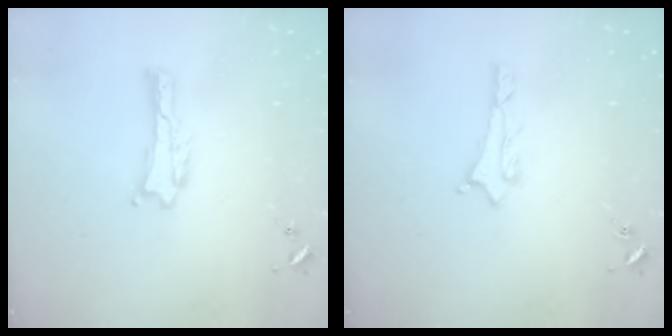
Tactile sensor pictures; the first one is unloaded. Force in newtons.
{"total": 1.1, "press": 1.0, "slide": 0.1}